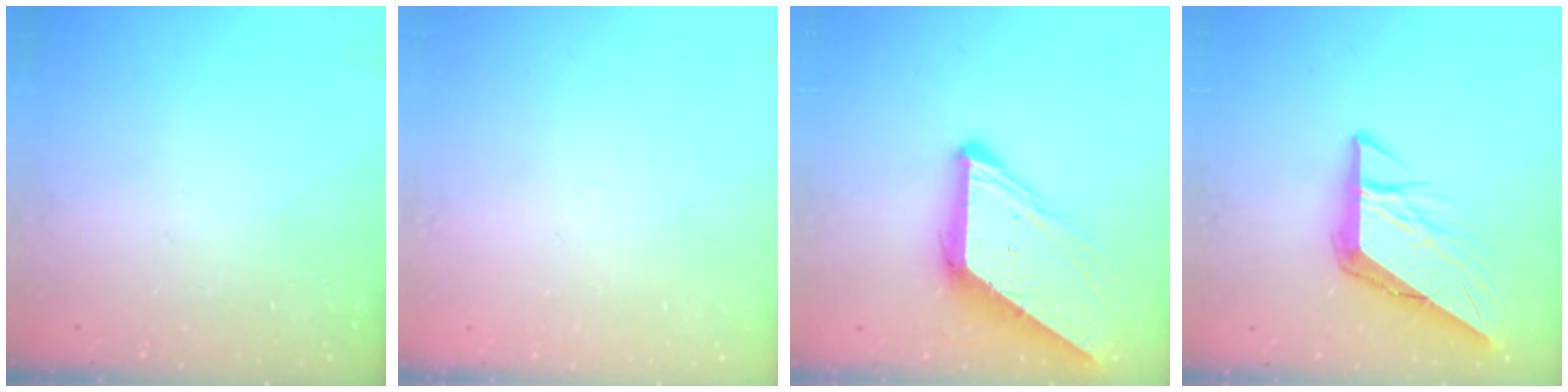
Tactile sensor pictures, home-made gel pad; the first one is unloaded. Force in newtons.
{"total": 2.7, "press": 2.7, "slide": 0.3}
{"total": 10.3, "press": 10.3, "slide": 0.9}
{"total": 9.3, "press": 9.2, "slide": 1.2}